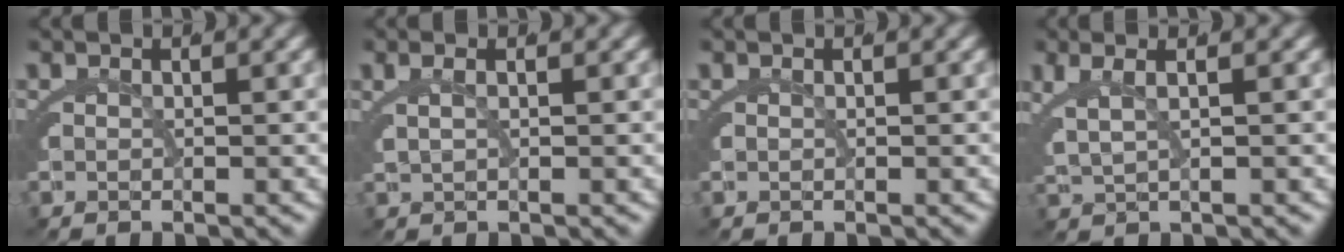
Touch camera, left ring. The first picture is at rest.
{"total": 1.3, "force": [0.5, 0.2, 1.1], "torque": [-0.023, 0.007, 0.011]}
{"total": 0.0}
{"total": 3.2, "force": [1.4, 0.7, 2.8], "torque": [-0.052, 0.012, 0.027]}